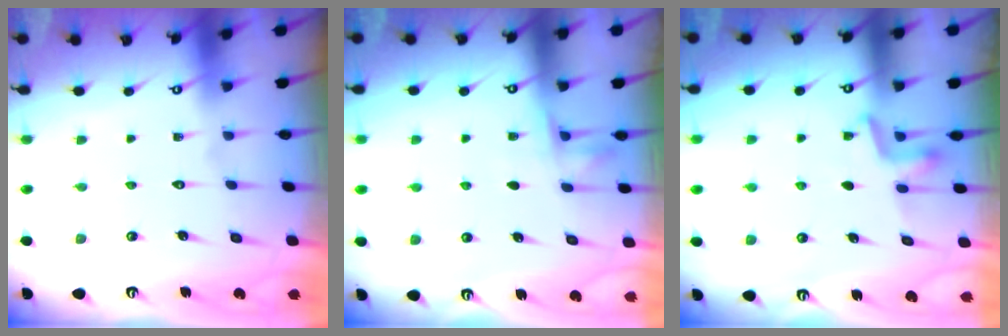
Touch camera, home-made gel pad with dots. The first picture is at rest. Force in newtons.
{"total": 5.7, "press": 5.5, "slide": 1.3}
{"total": 3.2, "press": 3.2, "slide": 0.4}